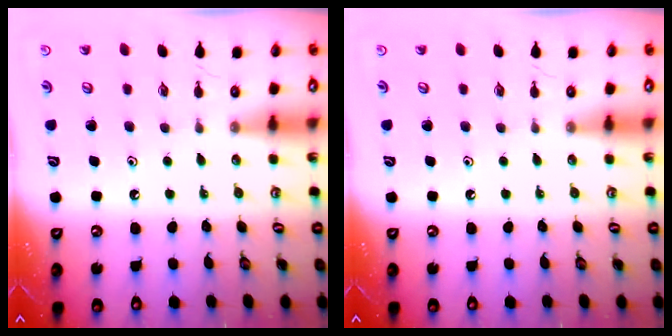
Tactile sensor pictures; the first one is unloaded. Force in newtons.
{"total": 0.0}